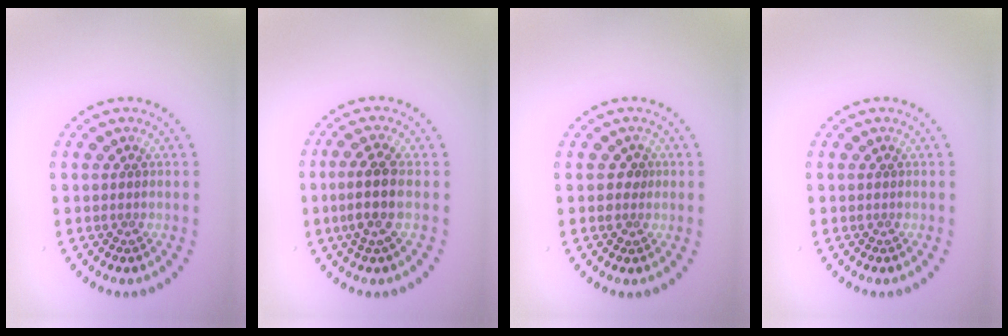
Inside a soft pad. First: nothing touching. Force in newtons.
{"total": 2.9, "press": 2.4, "slide": 1.6}
{"total": 1.1, "press": 1.1, "slide": 0.4}
{"total": 0.0}